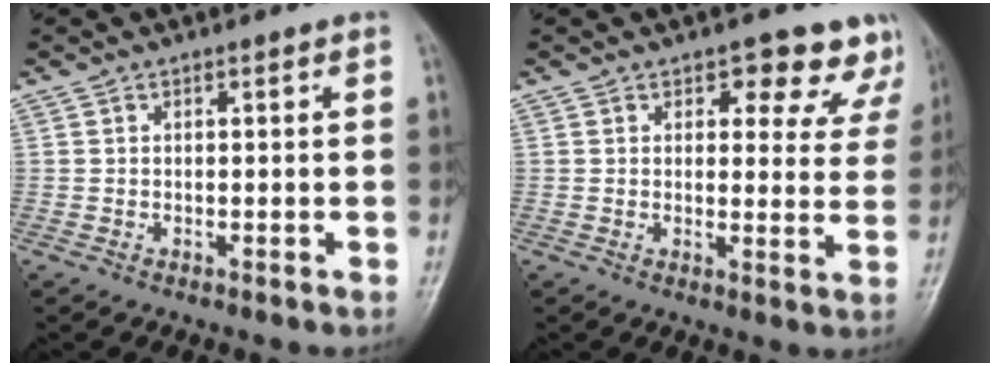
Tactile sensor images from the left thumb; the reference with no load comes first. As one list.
[{"total": 9.2, "force": [6.8, 4.9, 3.7], "torque": [0.008, -0.032, 0.064]}]